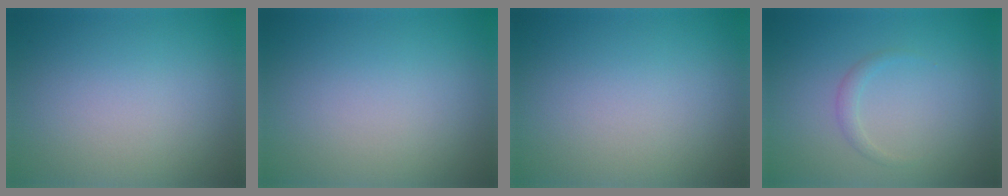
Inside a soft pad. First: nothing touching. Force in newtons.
{"total": 0.0}
{"total": 0.0}
{"total": 0.5, "press": 0.5, "slide": 0.1}